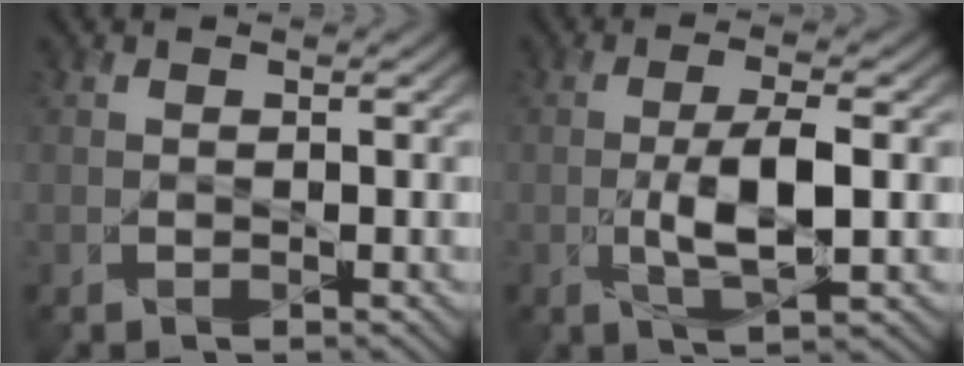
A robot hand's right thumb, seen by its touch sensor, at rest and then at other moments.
{"total": 6.1, "force": [-0.8, 1.8, 5.8], "torque": [-0.114, -0.001, -0.014]}